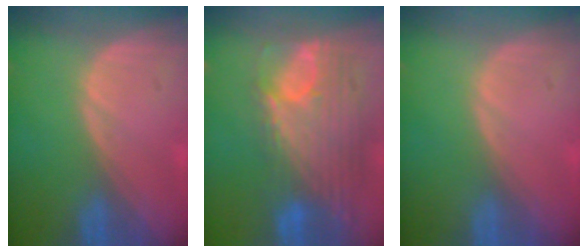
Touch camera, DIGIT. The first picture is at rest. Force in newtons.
{"total": 12.1, "press": 10.3, "slide": 6.5}
{"total": 0.0}